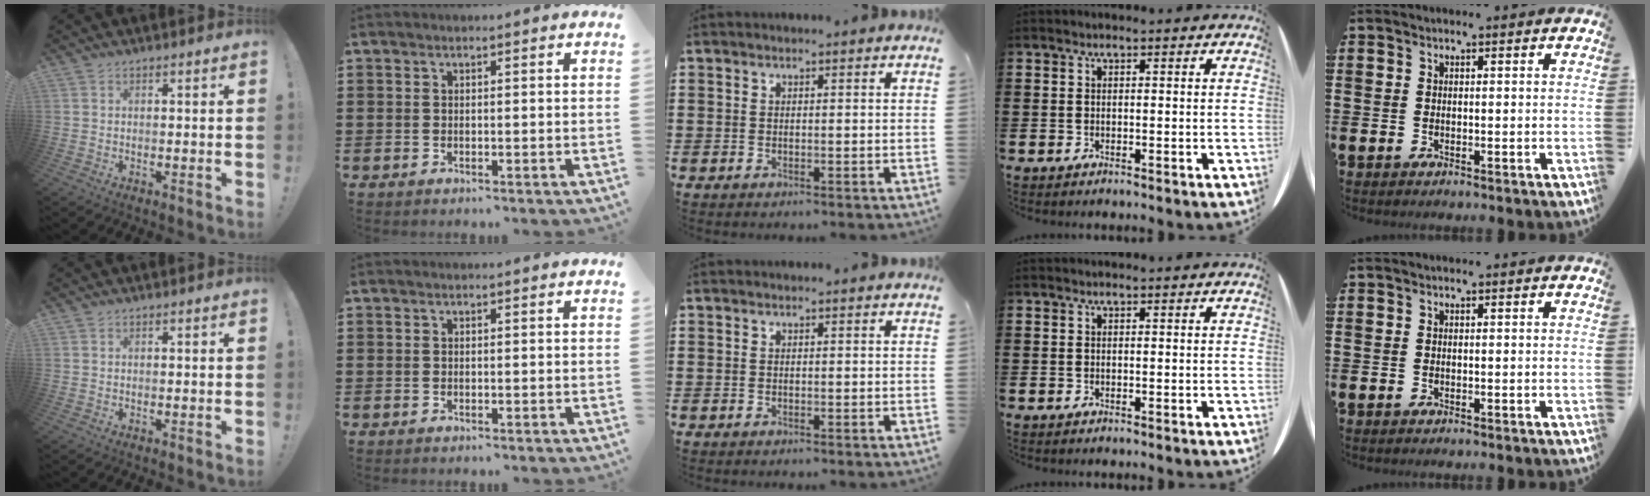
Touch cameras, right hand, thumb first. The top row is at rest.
{}